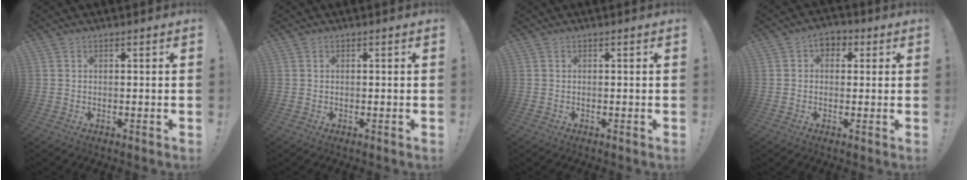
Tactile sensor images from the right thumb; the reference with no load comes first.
{"total": 0.0}
{"total": 0.0}
{"total": 4.4, "force": [0.7, 3.7, 2.3], "torque": [-0.022, 0.003, 0.010]}